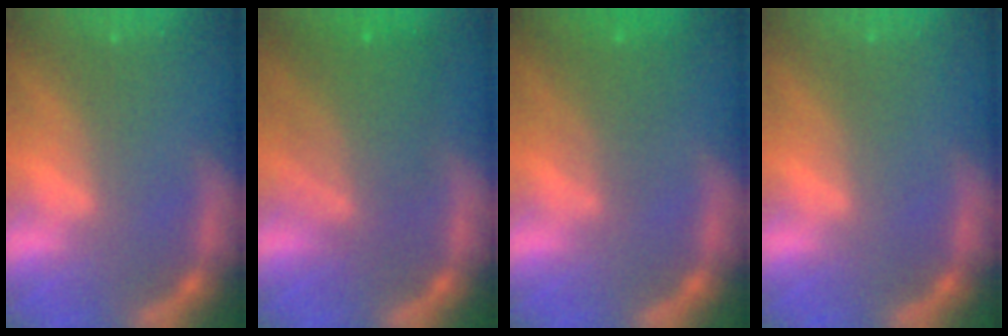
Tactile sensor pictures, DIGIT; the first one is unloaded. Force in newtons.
{"total": 6.6}
{"total": 3.0}
{"total": 0.0}